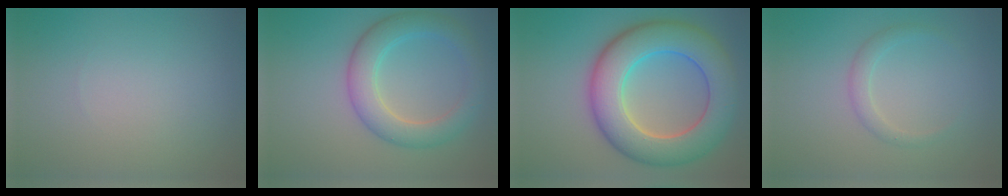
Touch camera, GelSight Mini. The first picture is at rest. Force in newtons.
{"total": 4.7, "press": 4.7, "slide": 0.1}
{"total": 9.9, "press": 9.9, "slide": 0.2}
{"total": 1.5, "press": 1.5, "slide": 0.2}